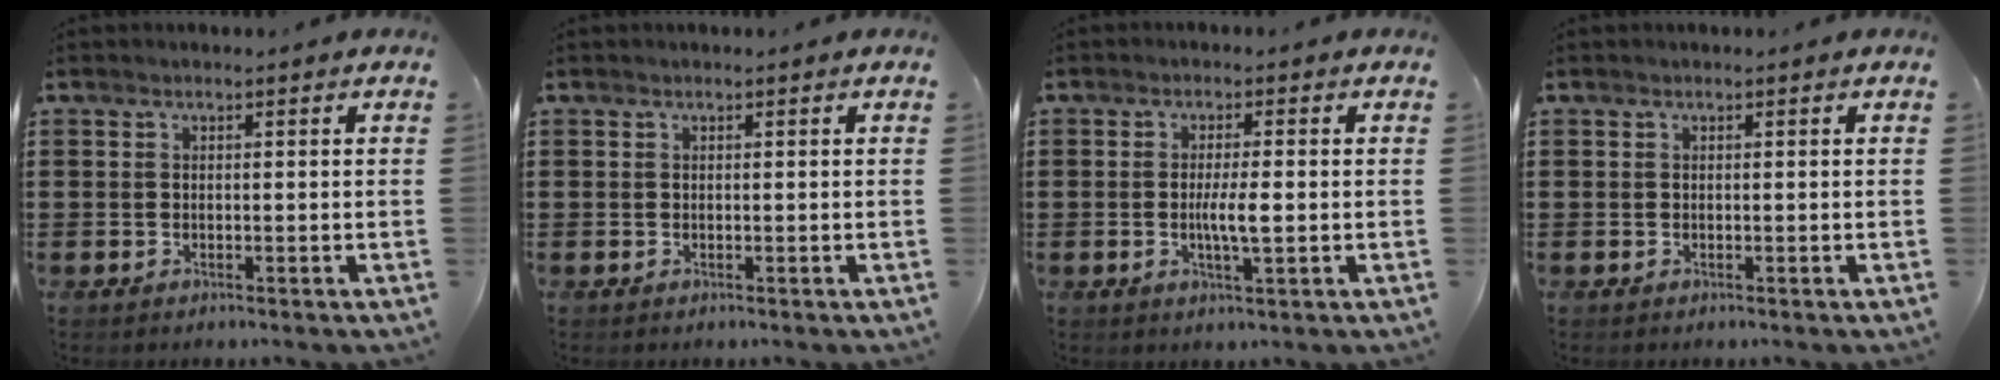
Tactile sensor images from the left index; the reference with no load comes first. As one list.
[{"total": 0.0}, {"total": 4.0, "force": [-0.3, 0.6, 4.0], "torque": [-0.076, -0.005, -0.009]}, {"total": 0.0}]